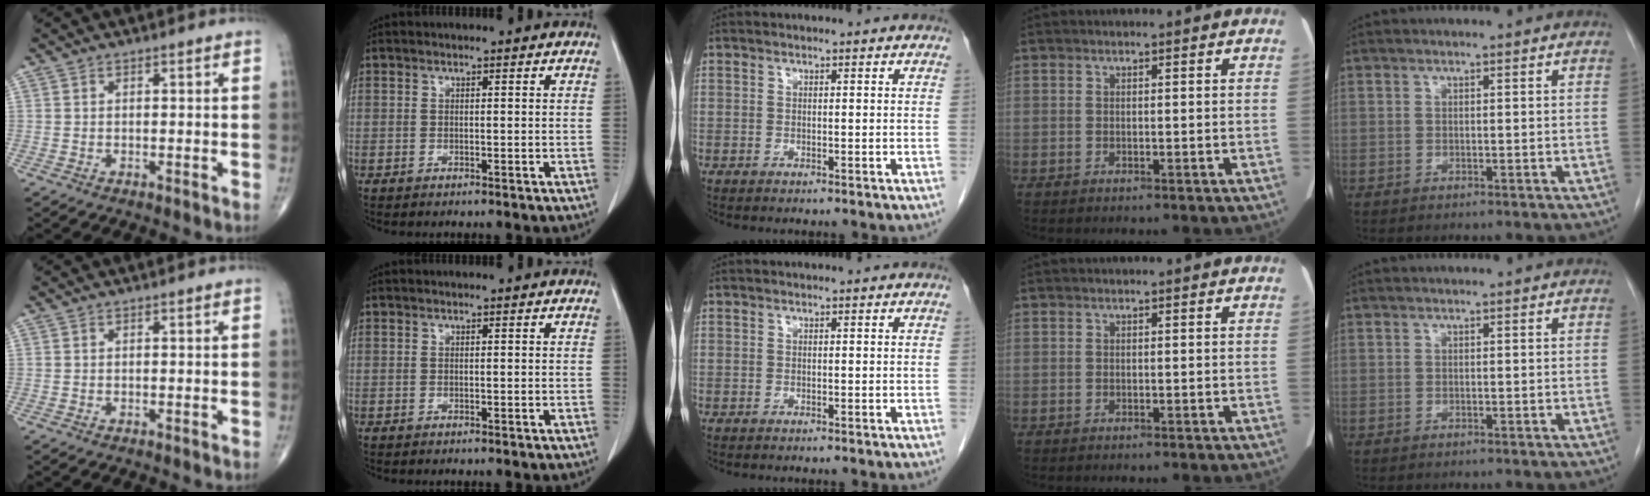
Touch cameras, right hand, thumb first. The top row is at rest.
{}